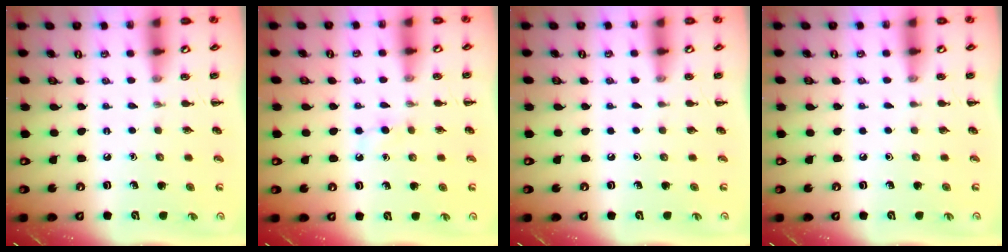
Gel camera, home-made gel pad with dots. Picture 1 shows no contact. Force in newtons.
{"total": 2.7, "press": 2.5, "slide": 1.0}
{"total": 0.0}
{"total": 0.0}